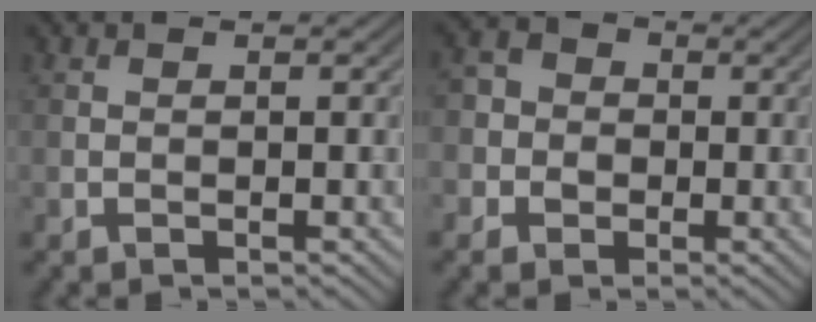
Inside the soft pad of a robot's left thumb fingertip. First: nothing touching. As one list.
[{"total": 4.1, "force": [-0.6, 3.8, 1.3], "torque": [-0.021, 0.004, -0.026]}]